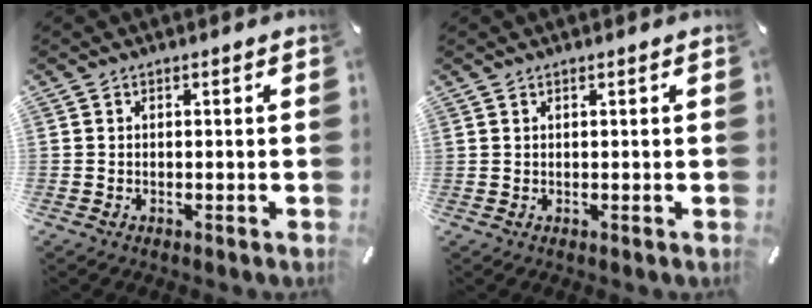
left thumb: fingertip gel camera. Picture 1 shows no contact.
{"total": 0.6, "force": [0.3, -0.1, 0.4], "torque": [-0.006, -0.001, 0.006]}